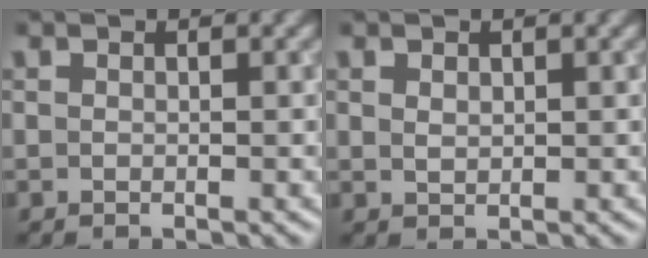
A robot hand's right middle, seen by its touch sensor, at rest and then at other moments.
{"total": 0.9, "force": [0.5, 0.6, 0.5], "torque": [-0.010, -0.002, 0.012]}